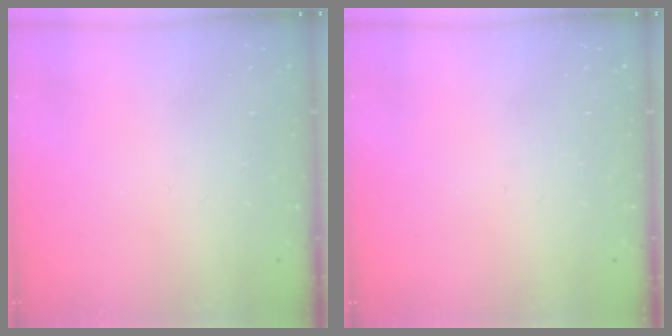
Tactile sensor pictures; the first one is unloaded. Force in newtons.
{"total": 0.0}